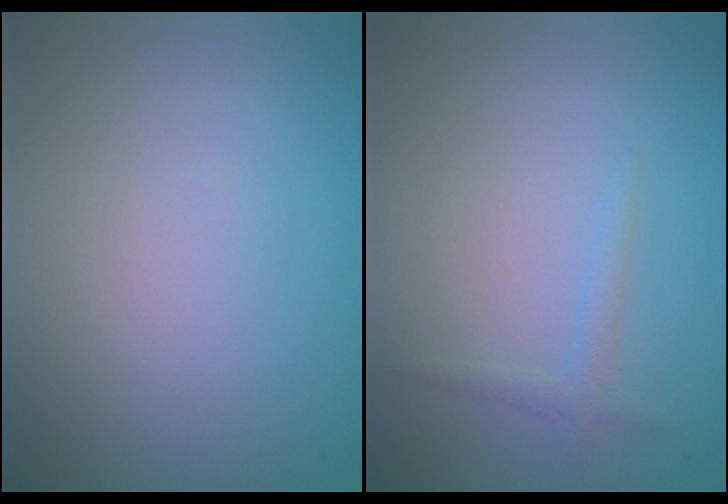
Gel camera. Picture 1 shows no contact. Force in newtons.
{"total": 1.1, "press": 1.1, "slide": 0.1}